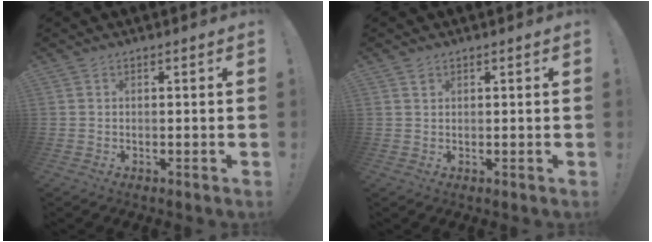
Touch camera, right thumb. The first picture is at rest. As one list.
[{"total": 1.0, "force": [0.6, 0.7, 0.3], "torque": [-0.003, 0.000, 0.011]}]